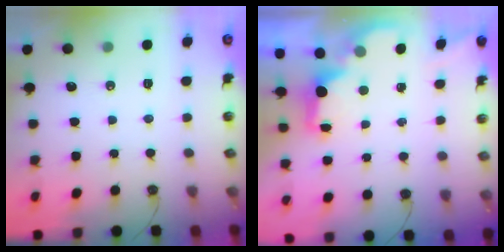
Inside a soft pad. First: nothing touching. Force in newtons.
{"total": 2.0, "press": 1.9, "slide": 0.8}